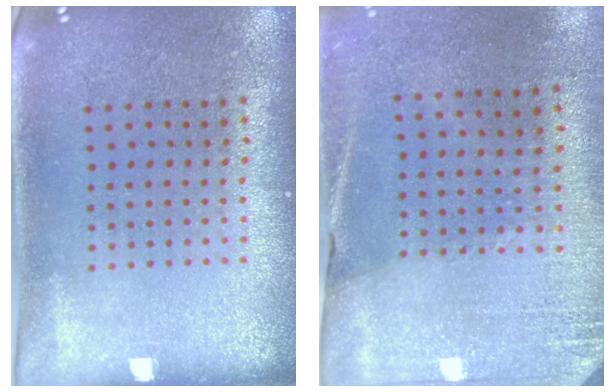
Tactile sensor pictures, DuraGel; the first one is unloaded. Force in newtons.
{"total": 2.6, "press": 2.4, "slide": 1.0}